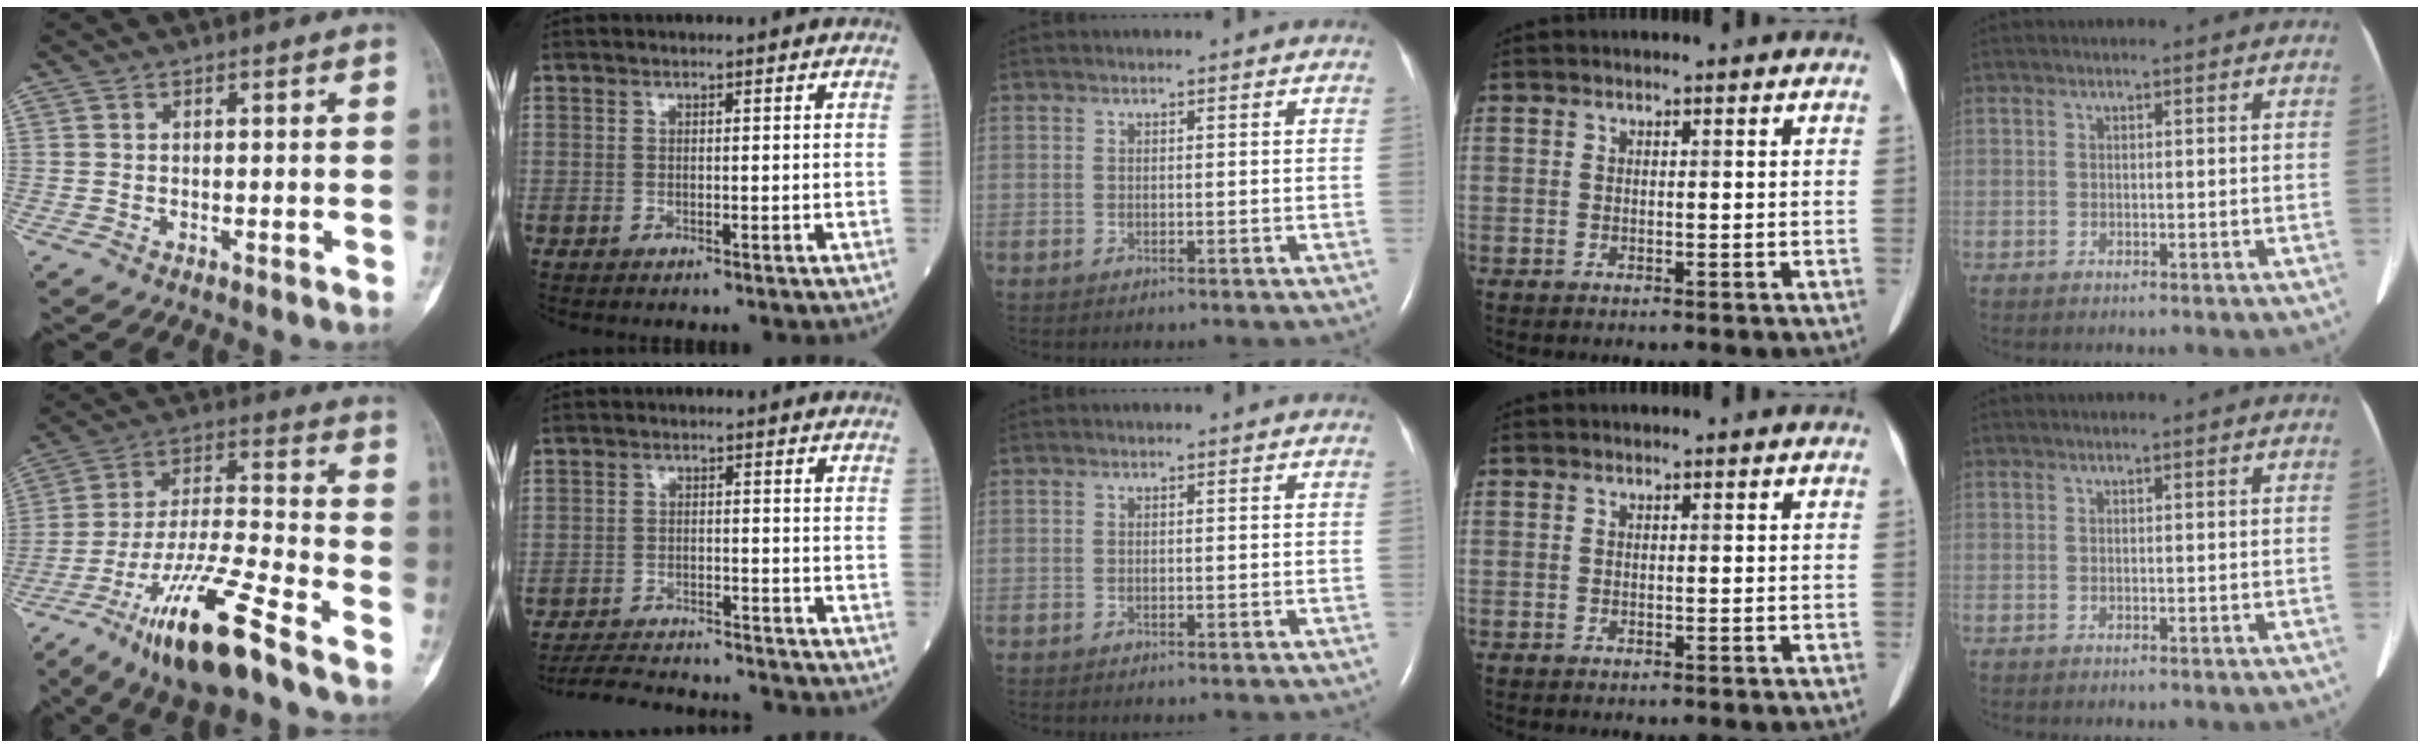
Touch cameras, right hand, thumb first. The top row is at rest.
{"thumb": {"total": 18.4, "force": [-11.7, 3.0, 13.9], "torque": [-0.271, 0.057, -0.210]}, "index": {"total": 10.2, "force": [-9.8, 1.5, 2.1], "torque": [-0.034, 0.002, -0.145]}}